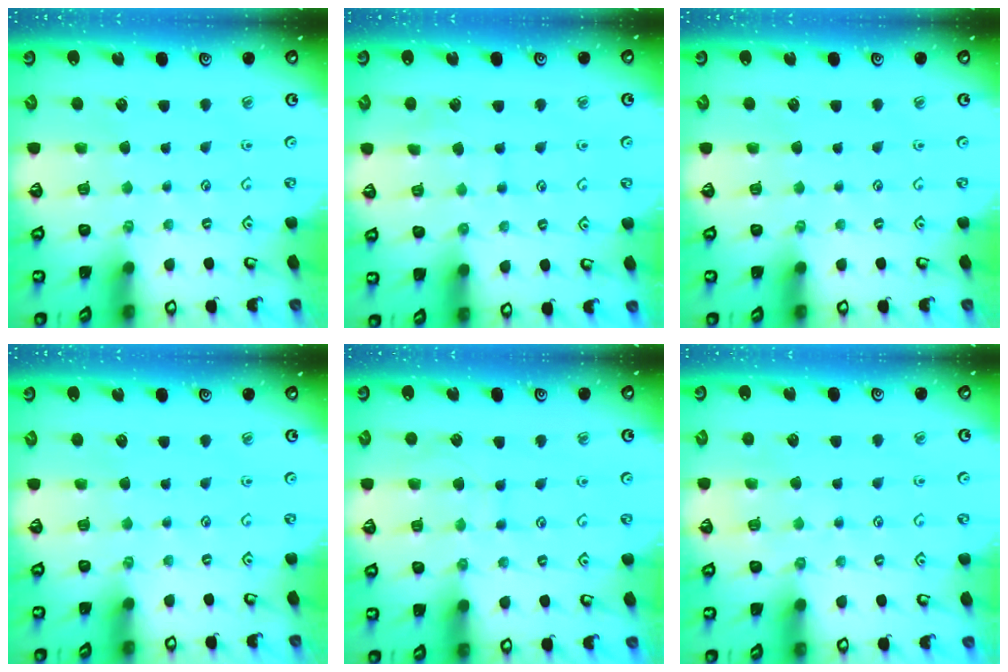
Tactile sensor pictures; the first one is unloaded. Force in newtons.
{"total": 6.1, "press": 6.1, "slide": 0.4}
{"total": 0.0}
{"total": 0.0}
{"total": 7.9, "press": 7.9, "slide": 0.6}
{"total": 4.7, "press": 4.7, "slide": 0.5}